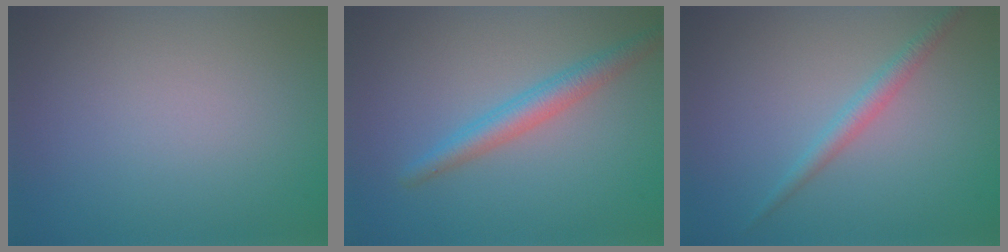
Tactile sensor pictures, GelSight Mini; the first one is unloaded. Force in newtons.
{"total": 2.9, "press": 2.9, "slide": 0.1}
{"total": 1.8, "press": 1.8, "slide": 0.0}